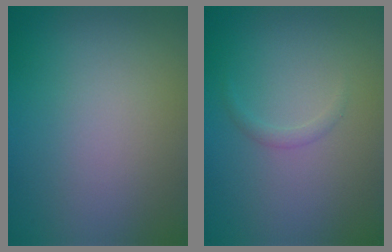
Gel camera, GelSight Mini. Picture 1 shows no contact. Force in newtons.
{"total": 0.8, "press": 0.8, "slide": 0.1}